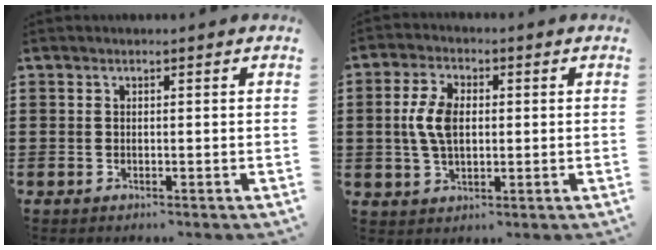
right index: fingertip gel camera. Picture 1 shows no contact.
{"total": 6.4, "force": [0.4, 3.6, 5.2], "torque": [-0.128, 0.007, 0.000]}